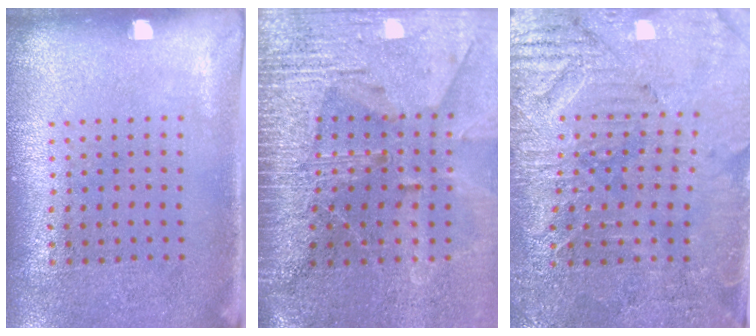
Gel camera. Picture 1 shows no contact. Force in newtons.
{"total": 4.0, "press": 3.5, "slide": 2.0}
{"total": 3.4, "press": 3.4, "slide": 0.6}